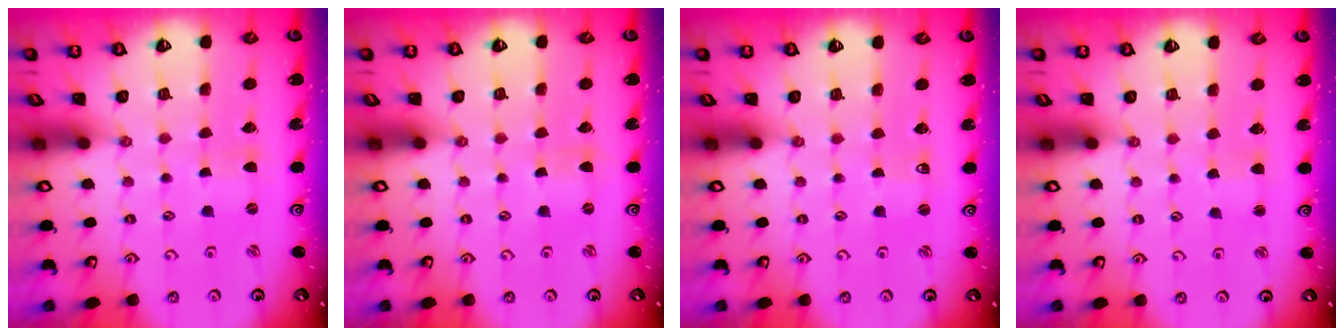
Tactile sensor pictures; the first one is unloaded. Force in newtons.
{"total": 0.0}
{"total": 1.2, "press": 1.2, "slide": 0.2}
{"total": 1.9, "press": 1.9, "slide": 0.2}